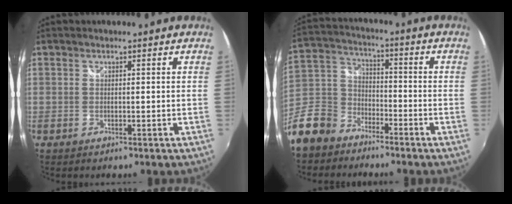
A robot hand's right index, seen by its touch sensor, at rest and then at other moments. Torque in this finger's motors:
{"motor_torque": [-0.76, -0.62, -0.59, -0.21]}